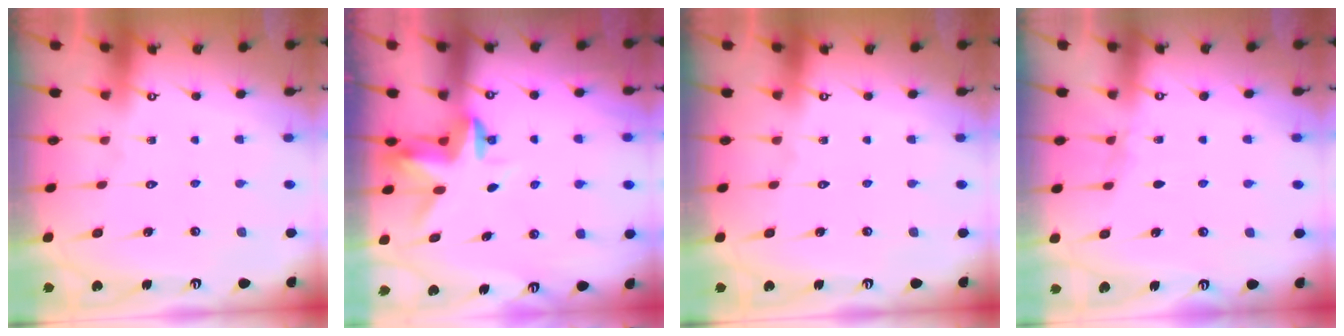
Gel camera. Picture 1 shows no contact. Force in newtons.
{"total": 3.2, "press": 3.2, "slide": 0.3}
{"total": 0.0}
{"total": 2.8, "press": 2.6, "slide": 0.9}